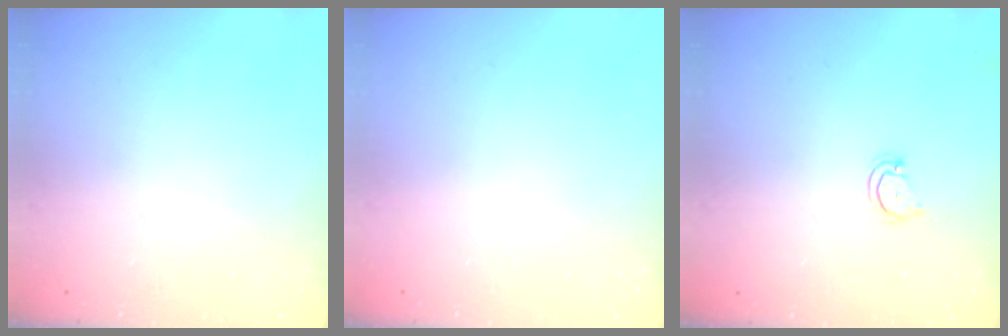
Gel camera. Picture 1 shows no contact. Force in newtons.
{"total": 0.0}
{"total": 2.8, "press": 2.8, "slide": 0.3}